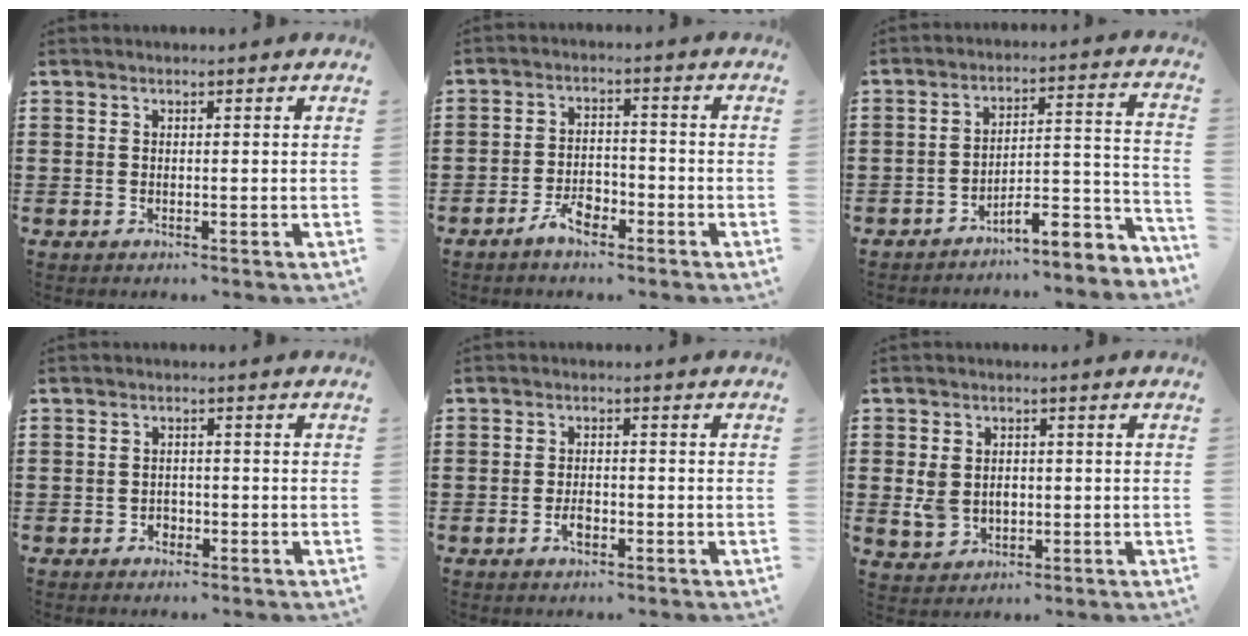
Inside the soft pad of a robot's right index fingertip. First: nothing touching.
{"total": 4.2, "force": [-3.1, 1.9, 2.2], "torque": [-0.041, 0.011, -0.060]}
{"total": 6.4, "force": [-5.2, 1.4, 3.4], "torque": [-0.054, -0.009, -0.102]}
{"total": 1.3, "force": [-0.8, 1.0, 0.3], "torque": [-0.011, -0.002, -0.018]}
{"total": 2.6, "force": [-1.0, 1.1, 2.1], "torque": [-0.040, 0.000, -0.018]}
{"total": 4.3, "force": [0.0, 3.5, 2.5], "torque": [-0.064, 0.009, -0.004]}